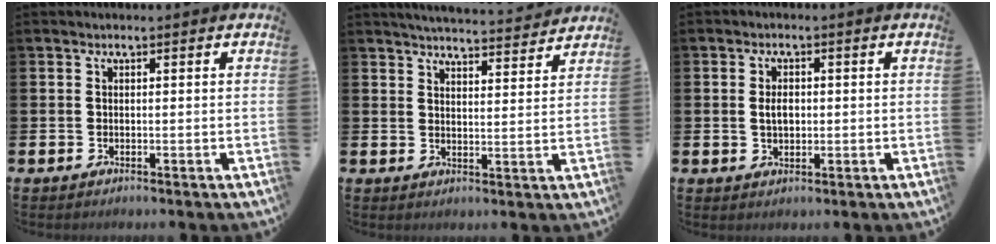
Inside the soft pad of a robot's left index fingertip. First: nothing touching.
{"total": 5.0, "force": [4.9, 0.2, 0.6], "torque": [-0.022, -0.036, 0.086]}
{"total": 2.7, "force": [0.3, 1.7, 2.0], "torque": [-0.022, 0.001, -0.001]}